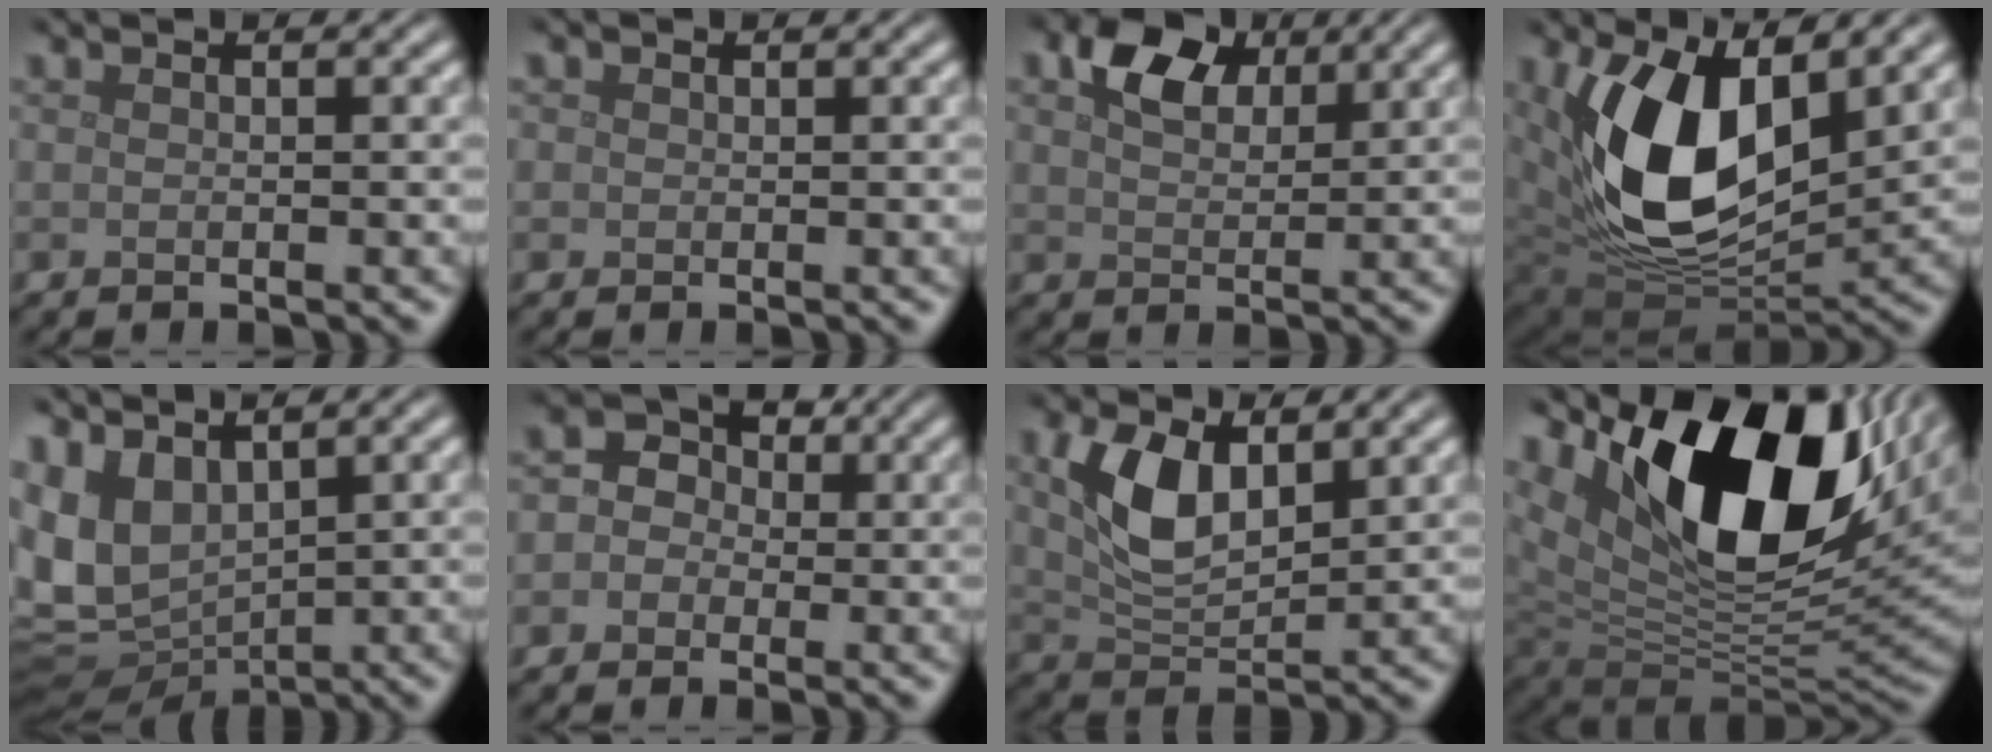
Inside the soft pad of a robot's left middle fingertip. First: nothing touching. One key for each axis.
{"total": 0.6, "fx": 0.2, "fy": 0.6, "fz": 0.1, "tx": 0.003, "ty": 0.002, "tz": -0.001}
{"total": 5.2, "fx": 2.8, "fy": 3.1, "fz": 3.1, "tx": -0.059, "ty": 0.007, "tz": 0.044}
{"total": 12.9, "fx": 3.1, "fy": 7.1, "fz": 10.3, "tx": -0.182, "ty": -0.023, "tz": 0.057}
{"total": 9.3, "fx": 1.7, "fy": 6.5, "fz": 6.4, "tx": -0.132, "ty": -0.013, "tz": 0.061}
{"total": 3.0, "fx": -0.2, "fy": 2.7, "fz": 1.2, "tx": -0.001, "ty": 0.011, "tz": -0.011}
{"total": 6.0, "fx": 2.2, "fy": 3.1, "fz": 4.7, "tx": -0.103, "ty": 0.002, "tz": 0.043}
{"total": 16.4, "fx": 6.1, "fy": 9.3, "fz": 12.1, "tx": -0.200, "ty": 0.006, "tz": 0.108}